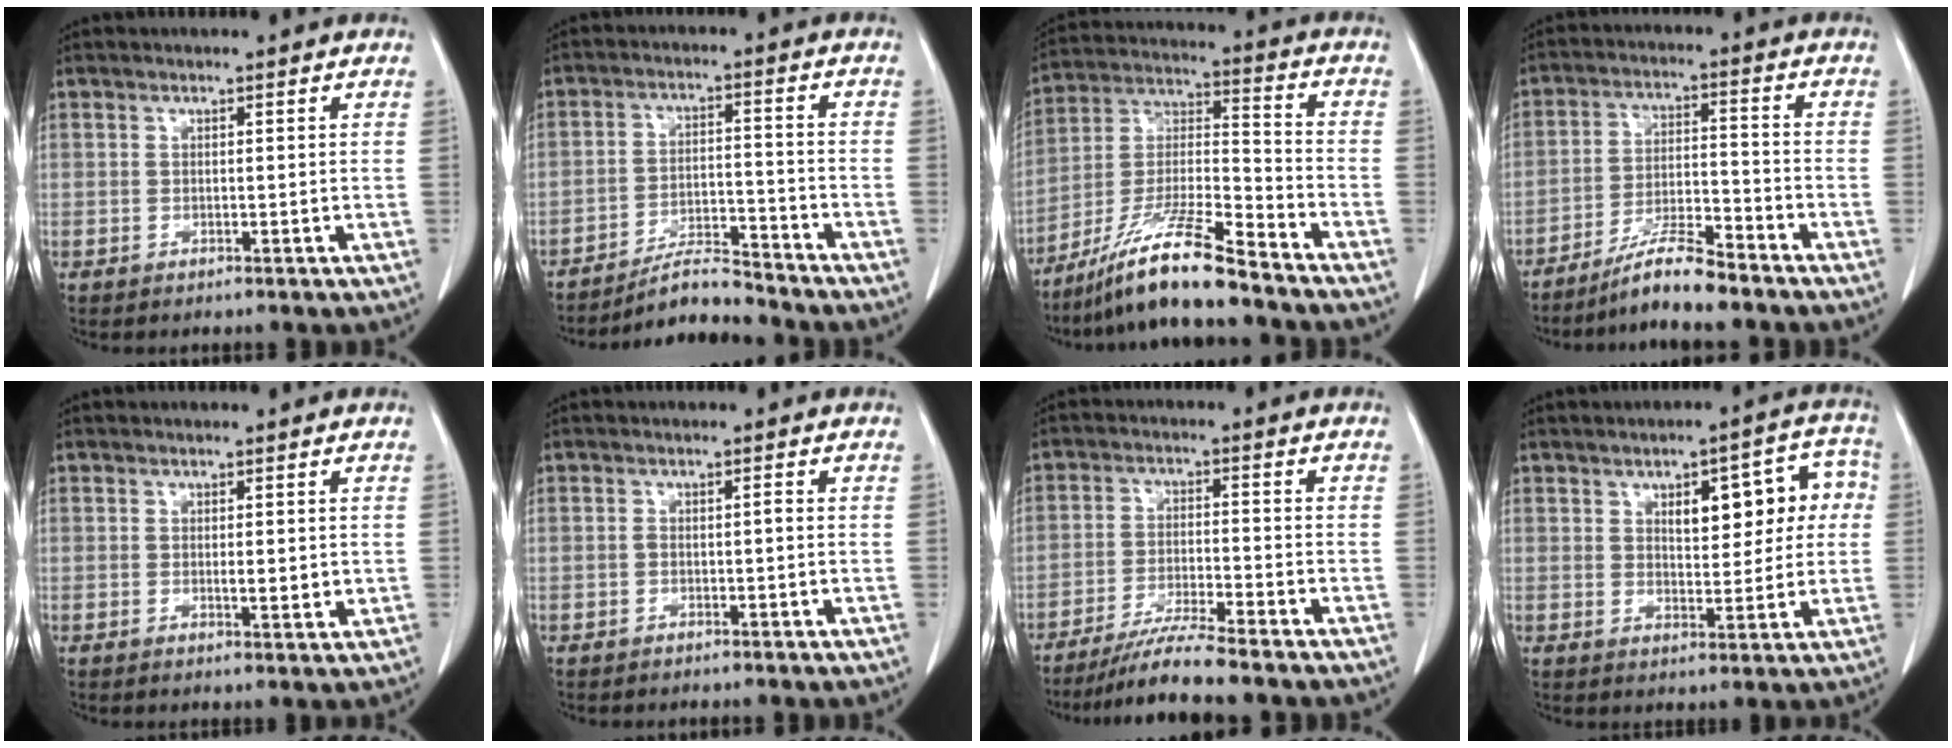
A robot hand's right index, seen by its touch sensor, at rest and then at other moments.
{"total": 7.1, "force": [-7.0, 0.2, 1.4], "torque": [-0.024, 0.001, -0.120]}
{"total": 14.8, "force": [-11.5, 0.5, 9.2], "torque": [-0.181, -0.014, -0.209]}
{"total": 8.1, "force": [-6.9, 0.2, 4.3], "torque": [-0.082, -0.011, -0.125]}
{"total": 2.3, "force": [0.0, 0.7, 2.2], "torque": [-0.033, -0.002, 0.004]}
{"total": 0.8, "force": [-0.3, 0.2, 0.7], "torque": [-0.009, 0.004, -0.005]}
{"total": 7.1, "force": [-6.2, -1.0, 3.3], "torque": [-0.058, -0.025, -0.109]}
{"total": 9.7, "force": [2.2, 4.1, 8.5], "torque": [-0.097, 0.033, 0.031]}